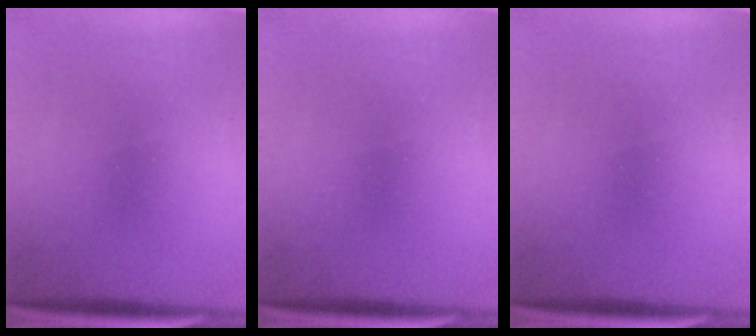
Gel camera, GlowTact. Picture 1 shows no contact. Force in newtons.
{"total": 0.0}
{"total": 0.0}